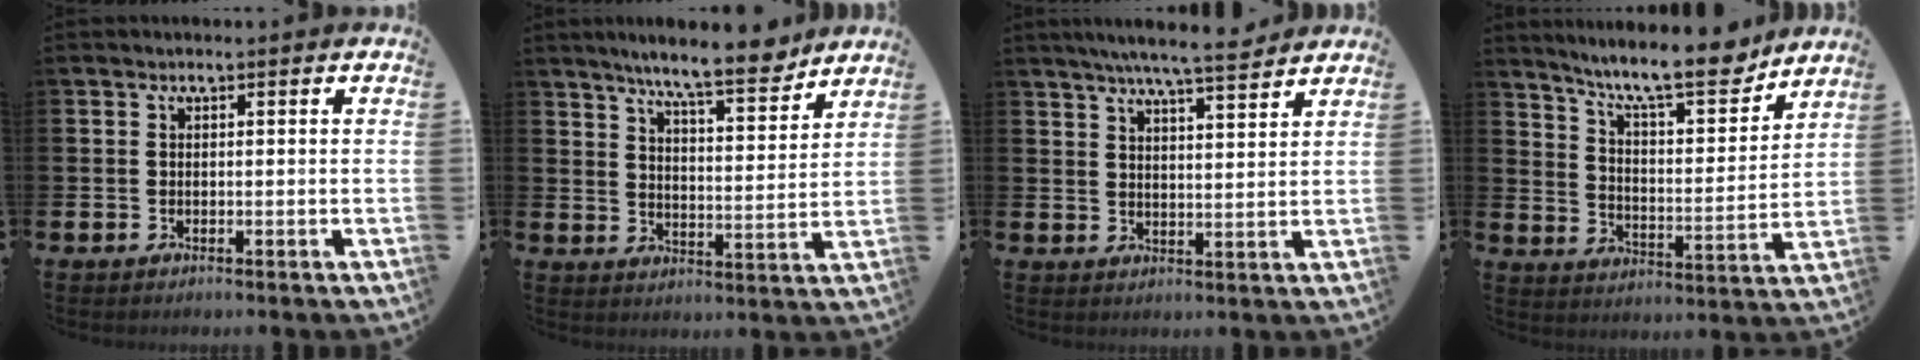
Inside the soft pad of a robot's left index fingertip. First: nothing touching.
{"total": 9.4, "force": [8.4, 1.0, 4.2], "torque": [-0.082, -0.046, 0.145]}
{"total": 6.5, "force": [6.1, 0.0, 2.4], "torque": [-0.049, -0.030, 0.104]}
{"total": 11.9, "force": [10.3, 2.2, 5.6], "torque": [-0.112, -0.066, 0.173]}